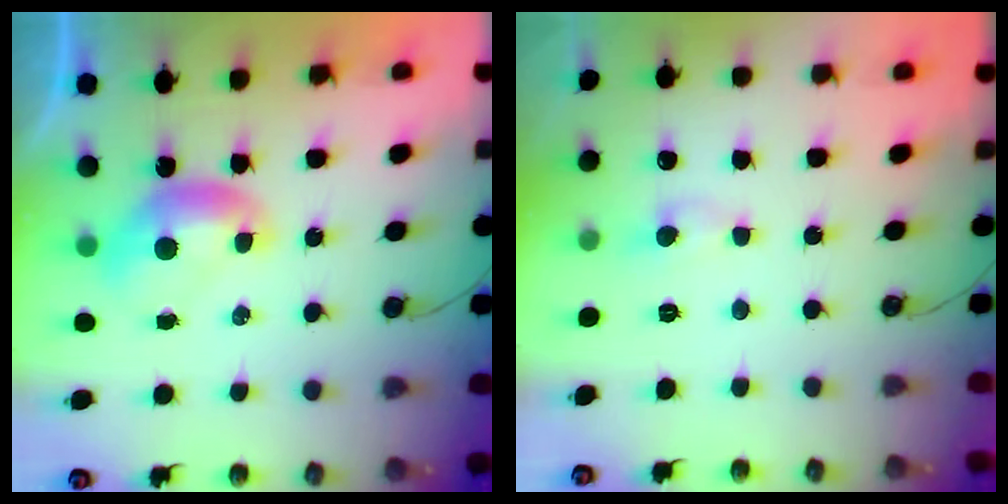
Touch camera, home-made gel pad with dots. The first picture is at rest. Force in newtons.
{"total": 1.0, "press": 0.7, "slide": 0.7}